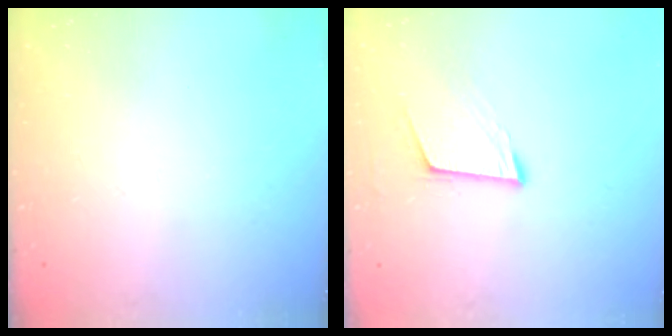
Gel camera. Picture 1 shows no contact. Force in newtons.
{"total": 6.7, "press": 6.4, "slide": 2.0}